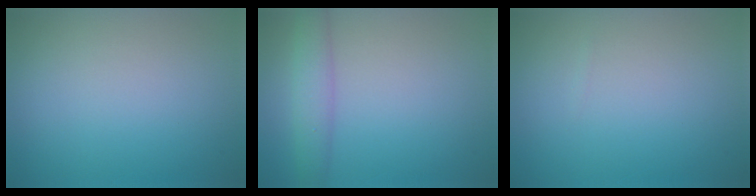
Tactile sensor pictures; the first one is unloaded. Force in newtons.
{"total": 3.0, "press": 3.0, "slide": 0.1}
{"total": 0.0}